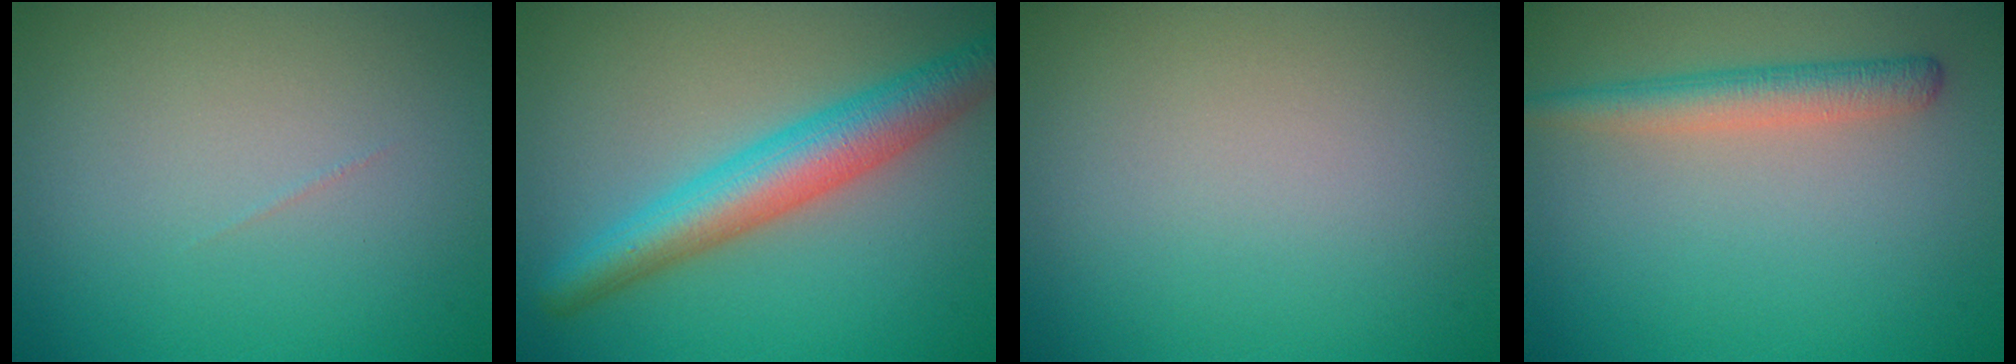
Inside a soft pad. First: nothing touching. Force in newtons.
{"total": 6.0, "press": 6.0, "slide": 0.1}
{"total": 0.0}
{"total": 2.8, "press": 2.8, "slide": 0.1}